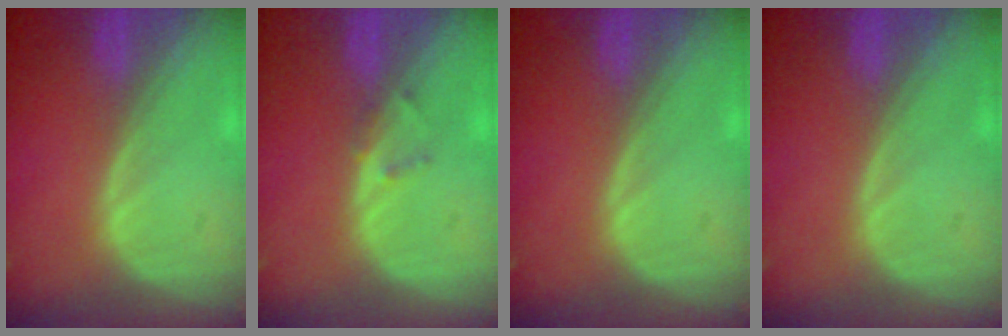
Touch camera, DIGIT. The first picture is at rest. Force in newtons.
{"total": 1.3, "press": 1.1, "slide": 0.8}
{"total": 0.0}
{"total": 0.0}